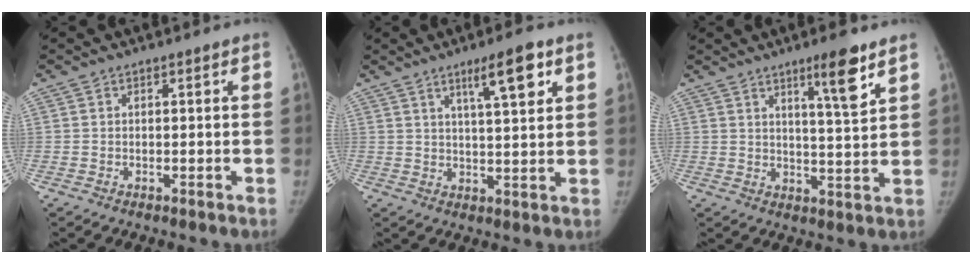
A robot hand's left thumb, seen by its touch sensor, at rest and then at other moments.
{"total": 8.2, "force": [4.3, 1.5, 6.7], "torque": [-0.100, -0.020, 0.071]}
{"total": 8.1, "force": [5.0, 0.7, 6.4], "torque": [-0.095, -0.033, 0.080]}